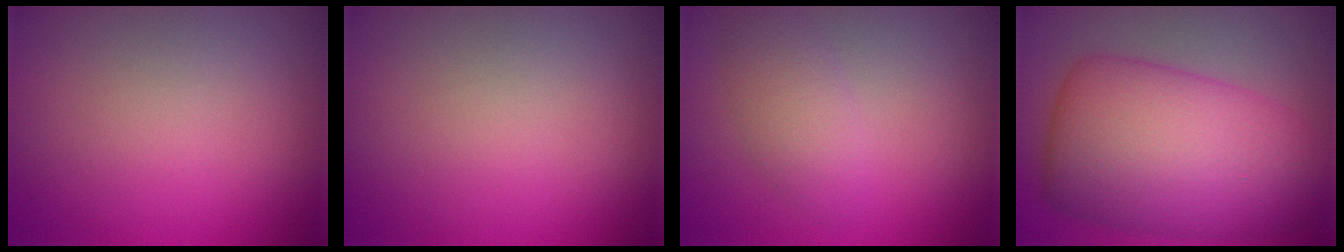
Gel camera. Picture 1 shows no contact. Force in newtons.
{"total": 0.0}
{"total": 2.9, "press": 2.9, "slide": 0.0}
{"total": 12.0, "press": 12.0, "slide": 0.1}